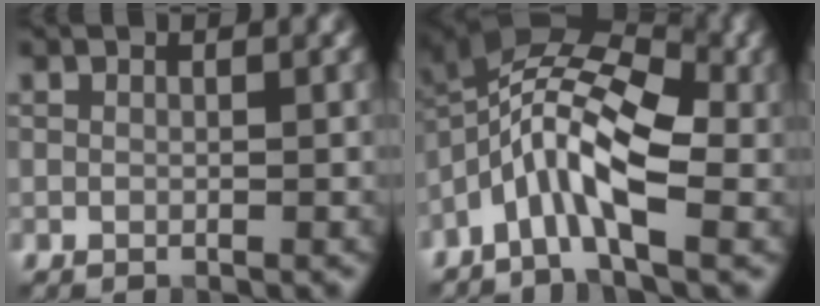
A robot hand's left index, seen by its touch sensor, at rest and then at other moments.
{"total": 8.2, "force": [-2.5, 3.1, 7.1], "torque": [-0.133, 0.018, -0.065]}